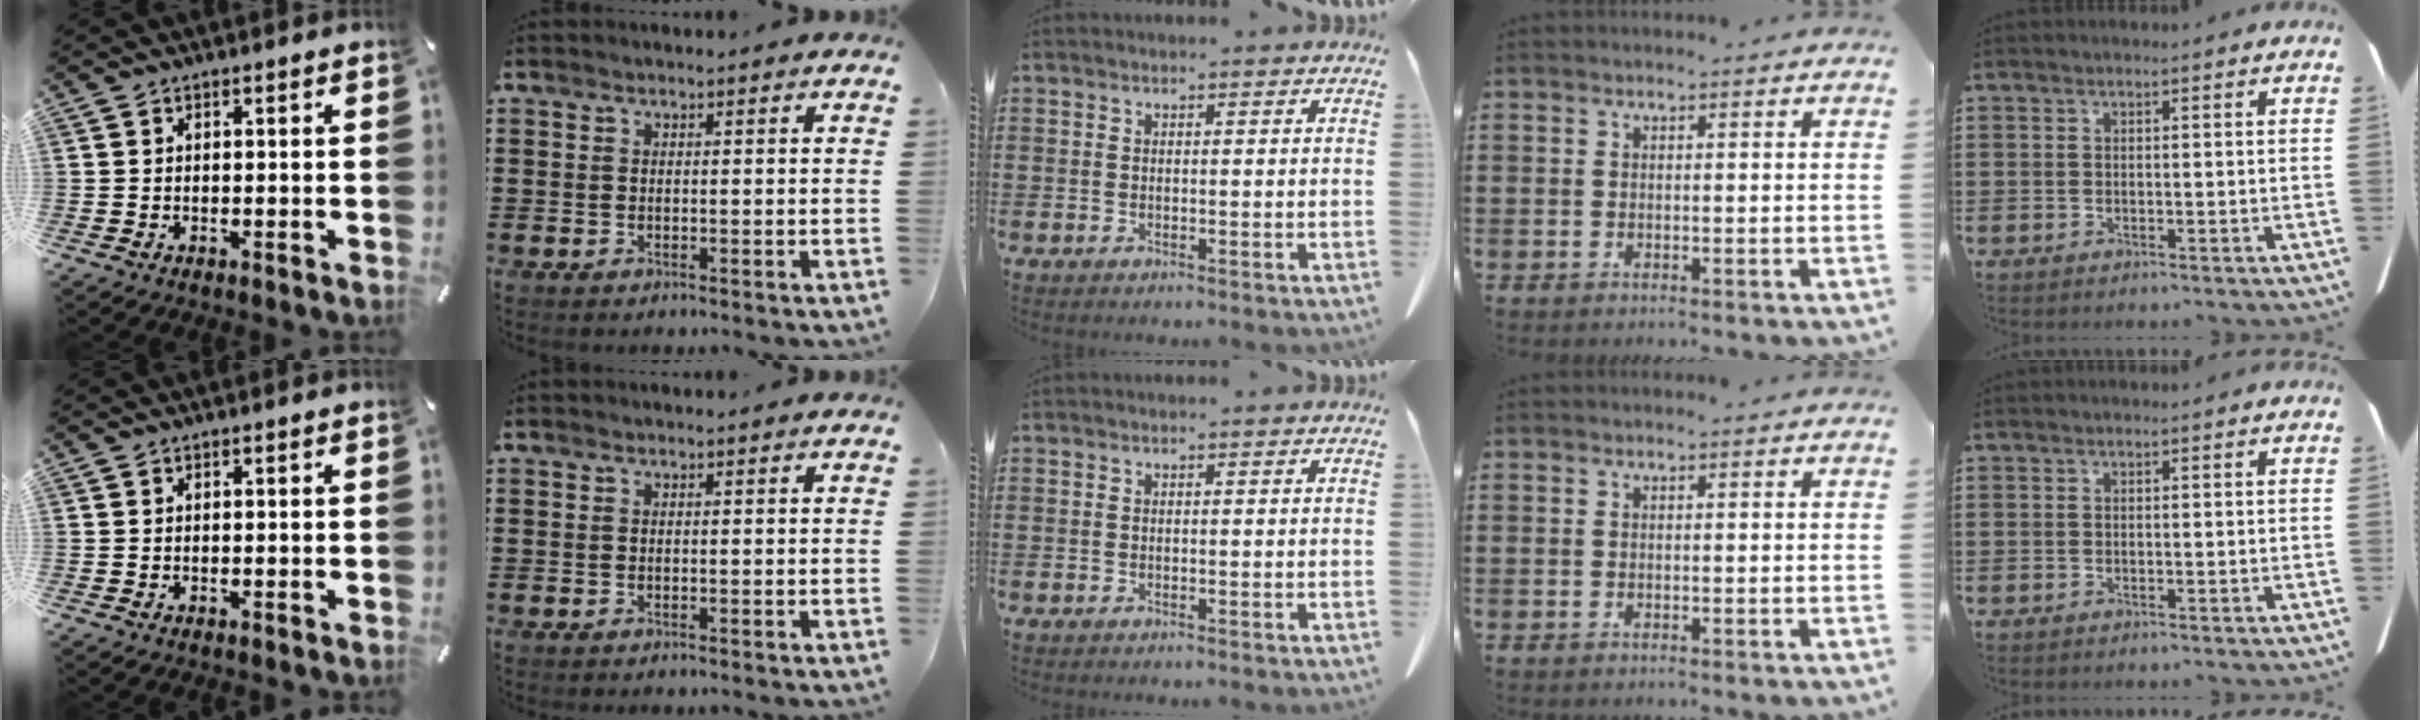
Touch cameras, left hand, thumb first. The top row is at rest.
{}